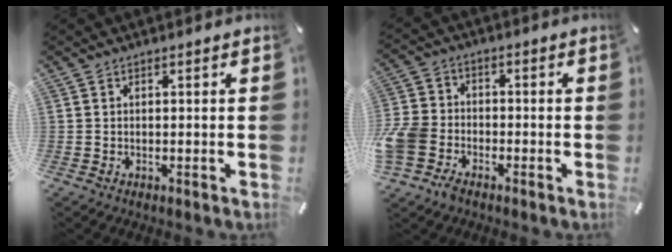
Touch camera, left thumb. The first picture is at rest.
{"total": 8.1, "force": [-4.4, 6.1, 3.0], "torque": [-0.075, 0.032, -0.083]}